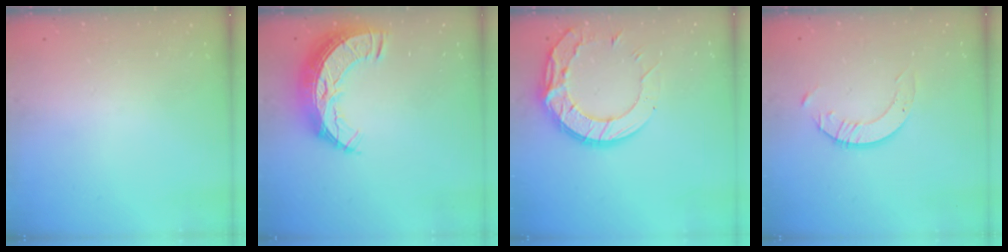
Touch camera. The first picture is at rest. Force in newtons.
{"total": 12.4, "press": 12.4, "slide": 1.0}
{"total": 14.4, "press": 14.3, "slide": 1.2}
{"total": 3.3, "press": 3.3, "slide": 0.3}